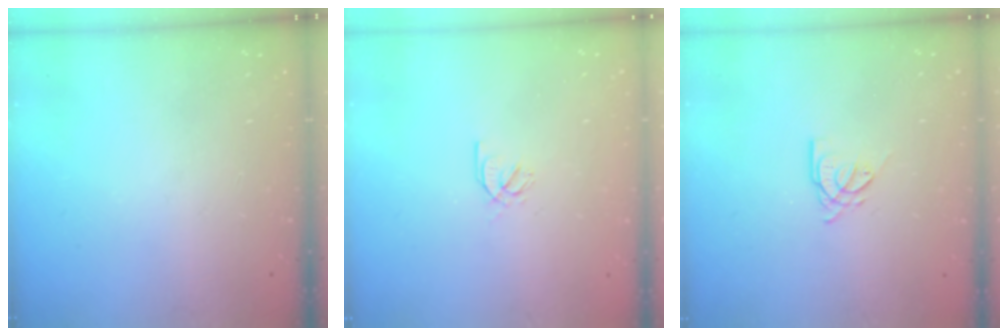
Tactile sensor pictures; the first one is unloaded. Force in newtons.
{"total": 2.1, "press": 2.1, "slide": 0.2}
{"total": 4.2, "press": 4.1, "slide": 0.4}